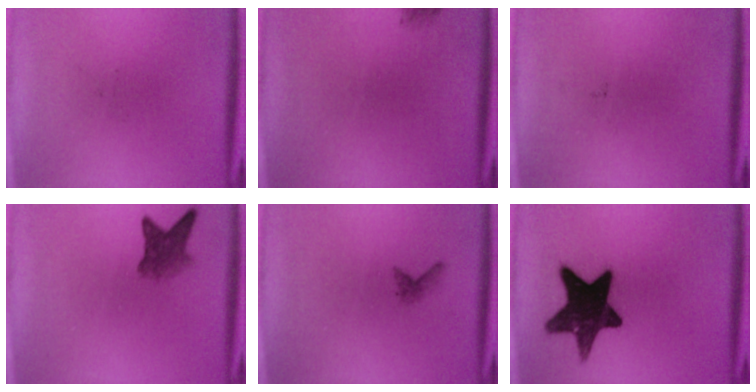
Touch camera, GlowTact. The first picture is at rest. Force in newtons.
{"total": 1.2}
{"total": 0.0}
{"total": 4.0}
{"total": 0.9}
{"total": 15.2}